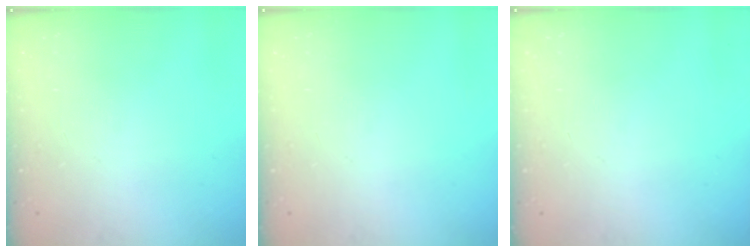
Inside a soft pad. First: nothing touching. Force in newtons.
{"total": 0.0}
{"total": 0.0}